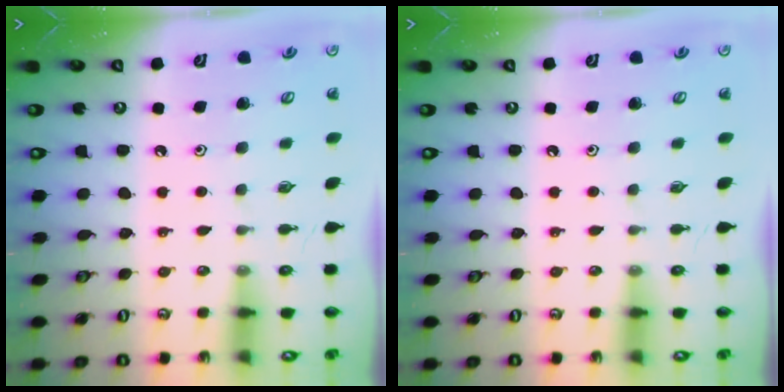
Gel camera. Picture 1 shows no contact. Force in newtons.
{"total": 0.0}